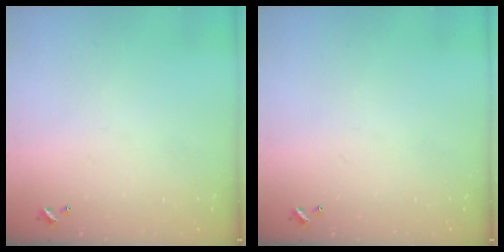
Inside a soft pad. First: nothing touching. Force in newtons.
{"total": 0.0}